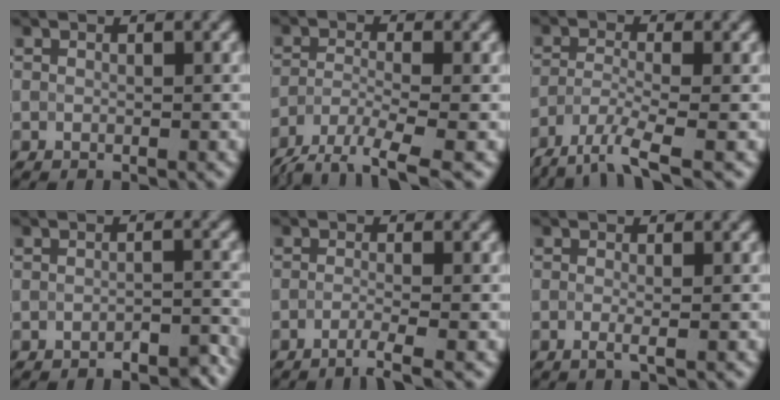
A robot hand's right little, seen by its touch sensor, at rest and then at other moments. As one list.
[{"total": 4.6, "force": [-4.0, 0.7, 2.1], "torque": [-0.048, -0.014, -0.073]}, {"total": 4.6, "force": [-4.1, 0.4, 2.2], "torque": [-0.045, -0.011, -0.081]}, {"total": 2.7, "force": [-2.7, 0.2, 0.3], "torque": [-0.002, 0.003, -0.041]}, {"total": 2.0, "force": [-1.8, -0.1, 0.9], "torque": [-0.009, 0.000, -0.042]}, {"total": 0.9, "force": [-0.7, 0.1, 0.6], "torque": [-0.013, -0.005, -0.013]}]